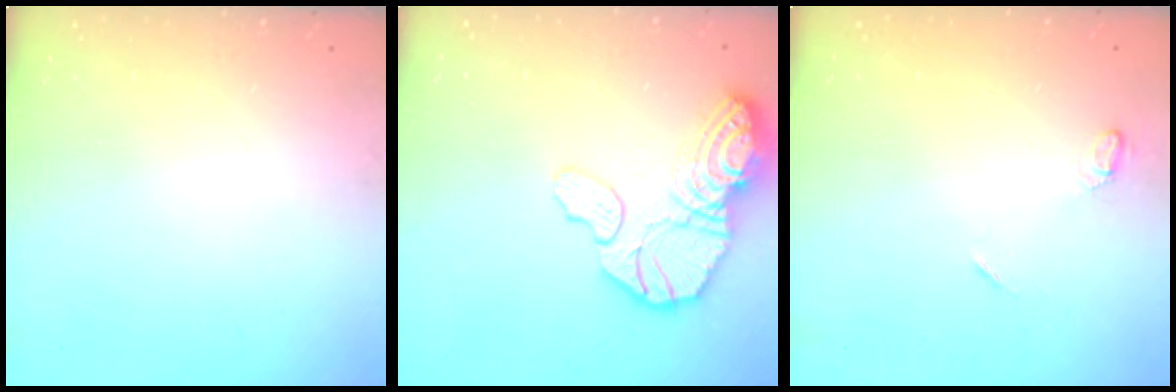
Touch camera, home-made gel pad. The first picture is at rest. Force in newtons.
{"total": 17.8, "press": 17.7, "slide": 1.6}
{"total": 4.3, "press": 4.2, "slide": 0.5}